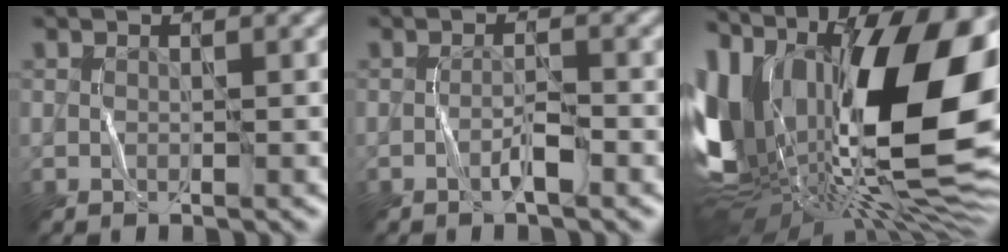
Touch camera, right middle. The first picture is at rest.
{"total": 1.3, "force": [-1.0, -0.1, 0.8], "torque": [-0.016, 0.013, -0.015]}
{"total": 21.1, "force": [3.9, 11.3, 17.4], "torque": [-0.310, -0.005, 0.064]}